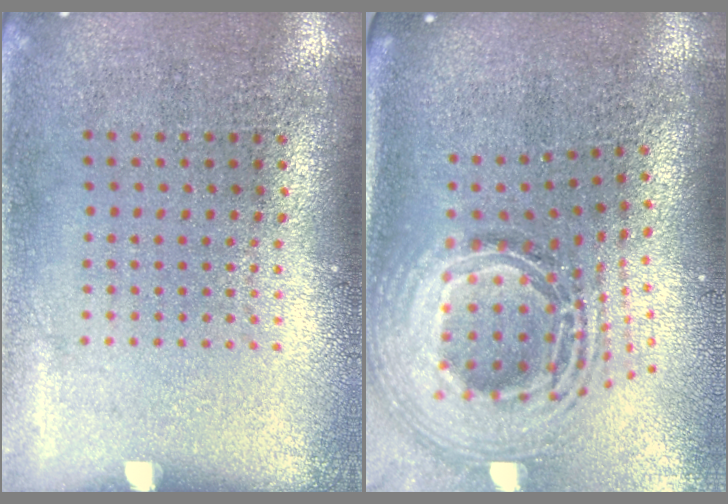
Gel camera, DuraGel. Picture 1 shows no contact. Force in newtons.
{"total": 3.0, "press": 2.0, "slide": 2.2}